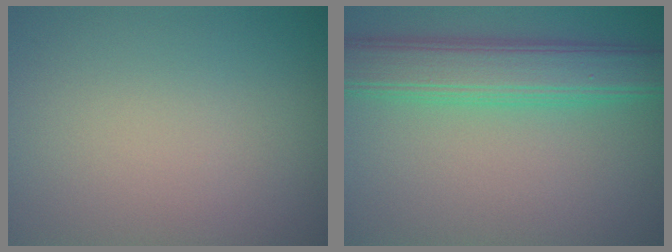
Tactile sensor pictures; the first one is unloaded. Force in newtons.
{"total": 6.5, "press": 6.5, "slide": 0.1}